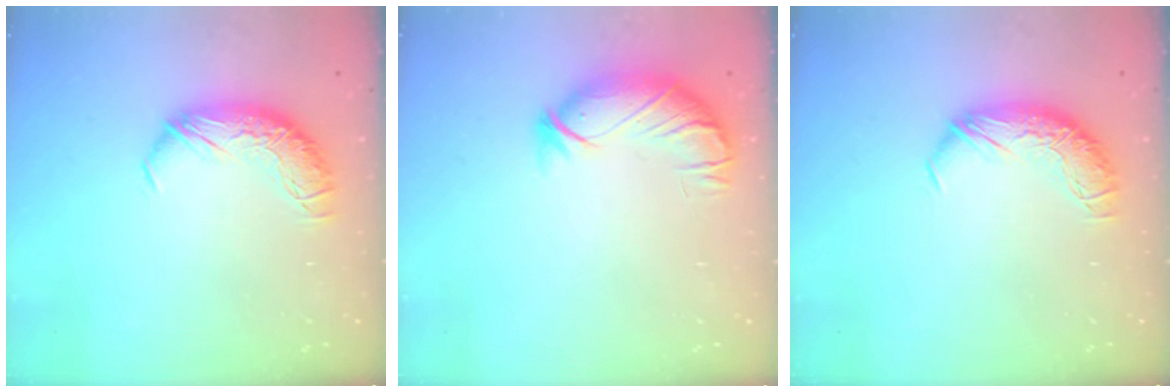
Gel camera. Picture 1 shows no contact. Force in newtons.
{"total": 3.6, "press": 3.1, "slide": 2.0}
{"total": 0.0}